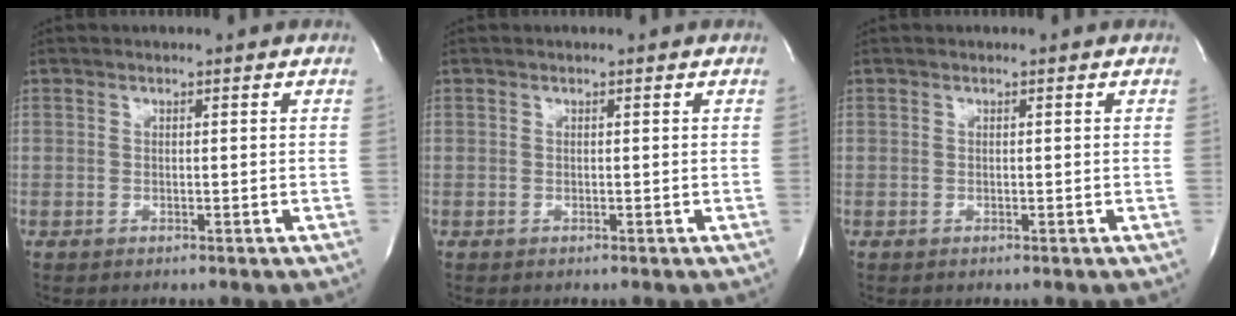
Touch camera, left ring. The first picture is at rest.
{"total": 0.0}
{"total": 0.0}